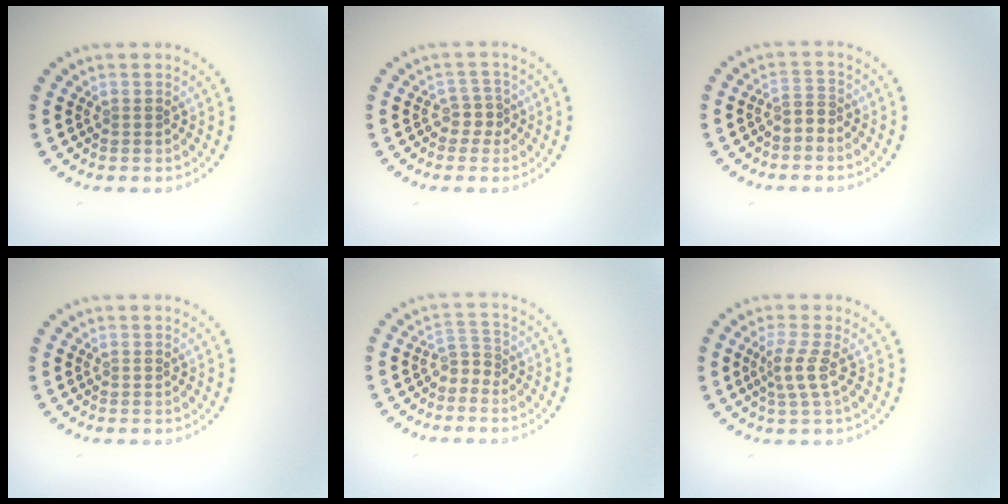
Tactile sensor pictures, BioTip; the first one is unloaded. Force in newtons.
{"total": 1.6, "press": 1.3, "slide": 1.0}
{"total": 1.6, "press": 1.3, "slide": 0.9}
{"total": 0.0}
{"total": 1.8, "press": 1.2, "slide": 1.3}
{"total": 2.3, "press": 1.7, "slide": 1.5}